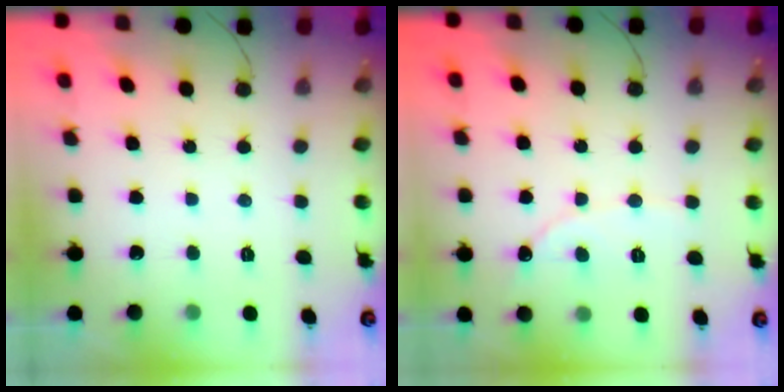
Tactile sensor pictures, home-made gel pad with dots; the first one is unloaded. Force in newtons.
{"total": 2.2, "press": 2.2, "slide": 0.2}